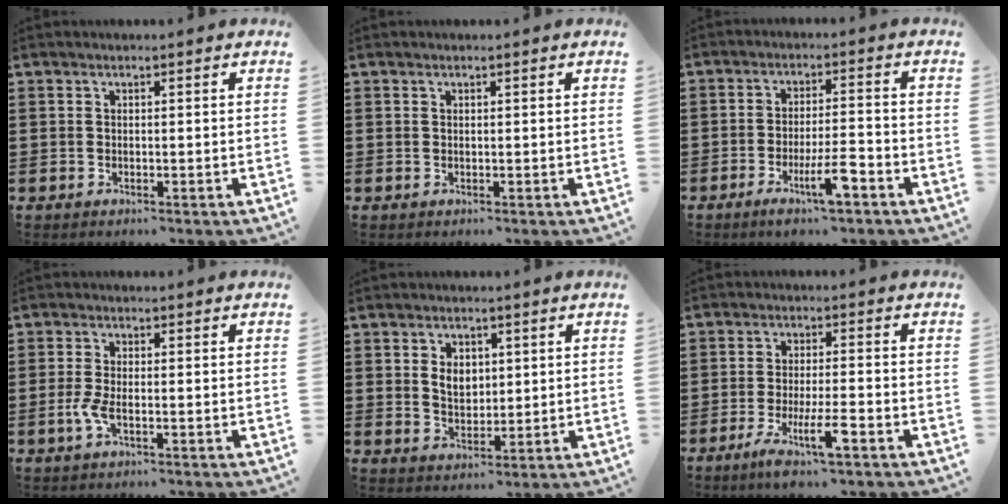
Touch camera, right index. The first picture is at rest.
{"total": 0.0}
{"total": 7.4, "force": [-3.9, 1.4, 6.1], "torque": [-0.115, -0.005, -0.069]}
{"total": 2.9, "force": [-1.1, 0.9, 2.6], "torque": [-0.066, -0.008, -0.025]}
{"total": 4.1, "force": [1.0, 3.0, 2.7], "torque": [-0.053, 0.008, 0.015]}
{"total": 6.9, "force": [-3.6, 0.9, 5.7], "torque": [-0.117, -0.015, -0.068]}